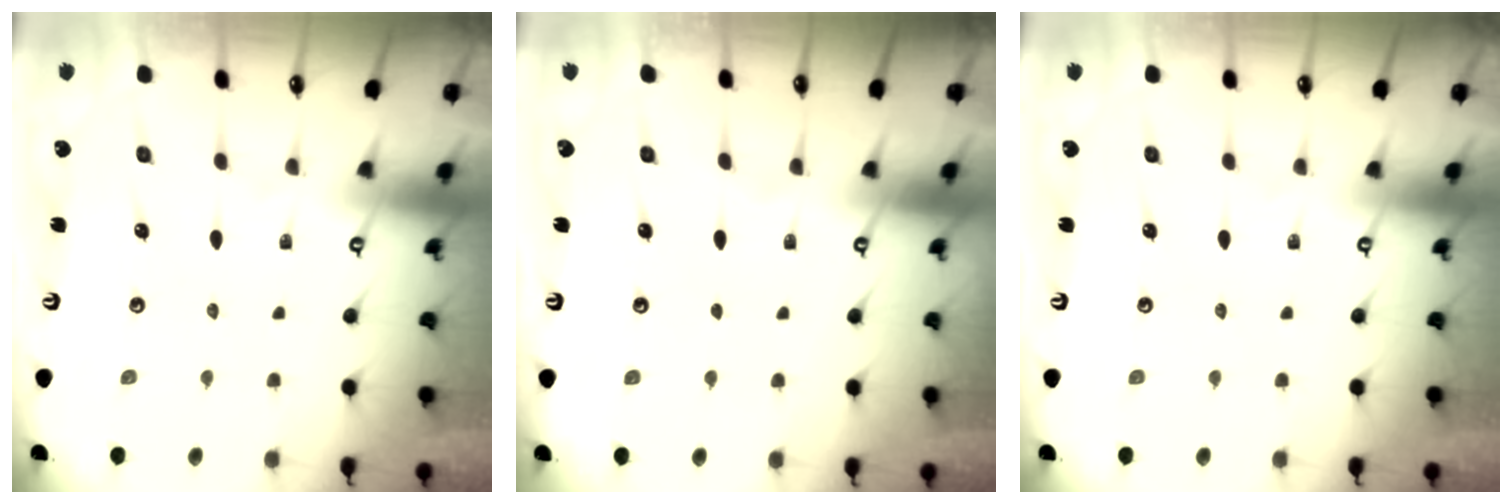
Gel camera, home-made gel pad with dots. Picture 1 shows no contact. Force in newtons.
{"total": 0.0}
{"total": 0.0}